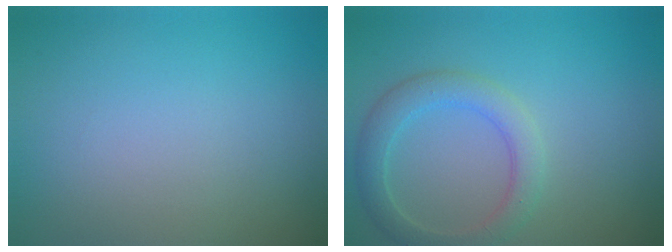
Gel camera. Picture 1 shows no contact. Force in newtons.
{"total": 3.2, "press": 3.2, "slide": 0.2}